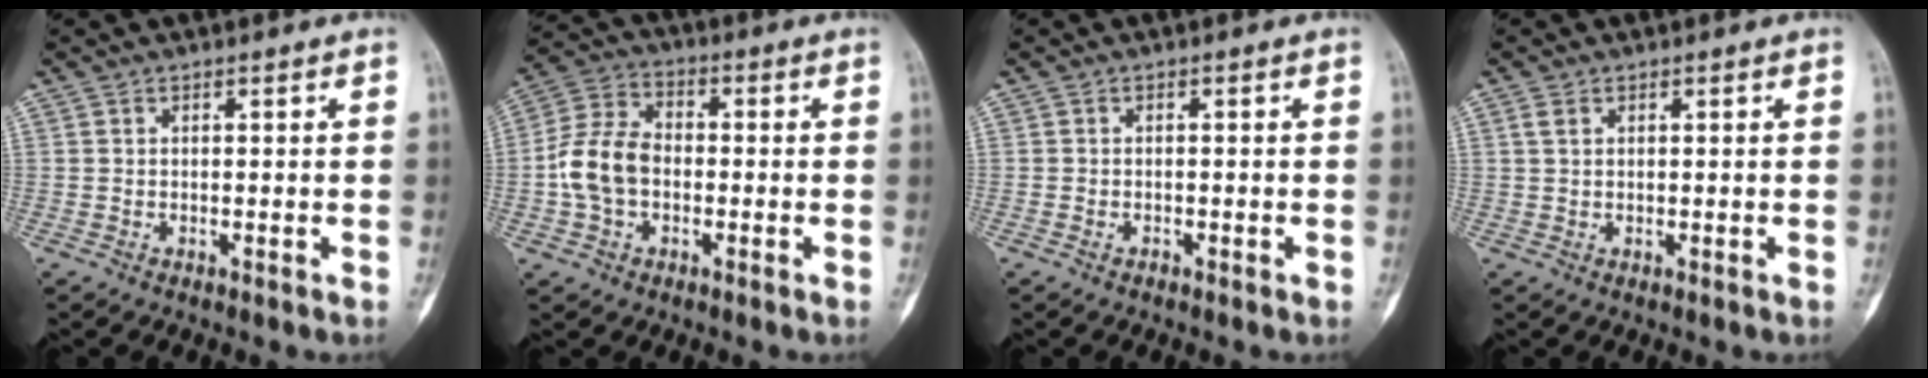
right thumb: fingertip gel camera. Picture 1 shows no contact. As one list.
[{"total": 10.3, "force": [-1.4, 7.3, 7.1], "torque": [-0.135, 0.031, -0.037]}, {"total": 0.6, "force": [-0.3, 0.4, 0.3], "torque": [-0.006, 0.005, -0.005]}, {"total": 1.6, "force": [0.7, 1.0, 1.0], "torque": [-0.023, 0.004, 0.016]}]